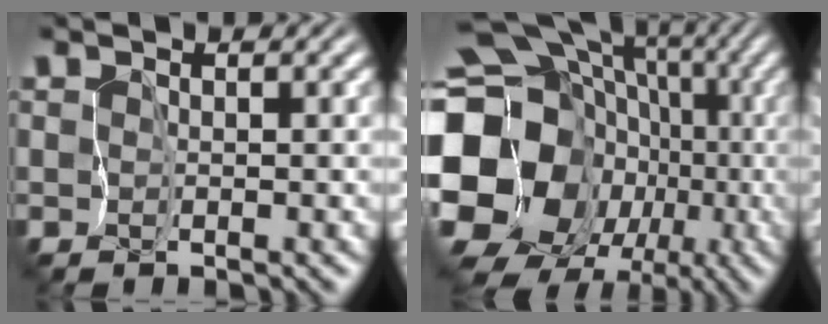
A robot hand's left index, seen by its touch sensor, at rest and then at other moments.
{"total": 22.2, "force": [-4.5, 19.0, 10.6], "torque": [-0.203, 0.002, -0.112]}